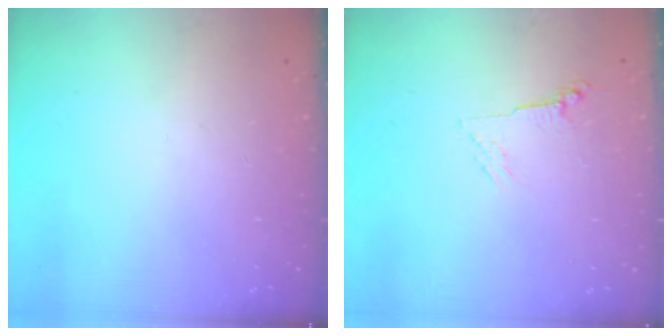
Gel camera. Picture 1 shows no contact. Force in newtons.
{"total": 2.8, "press": 2.7, "slide": 0.6}